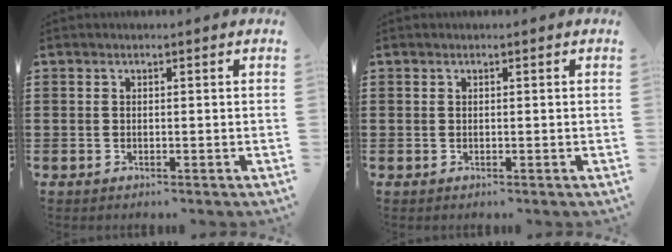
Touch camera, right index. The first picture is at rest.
{"total": 0.0}